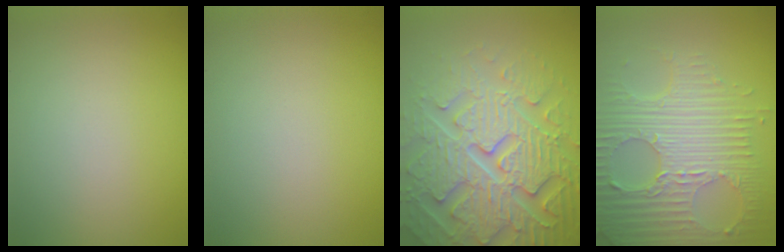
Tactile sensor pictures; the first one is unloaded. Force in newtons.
{"total": 0.0}
{"total": 8.1, "press": 7.9, "slide": 1.9}
{"total": 7.8, "press": 5.5, "slide": 5.6}